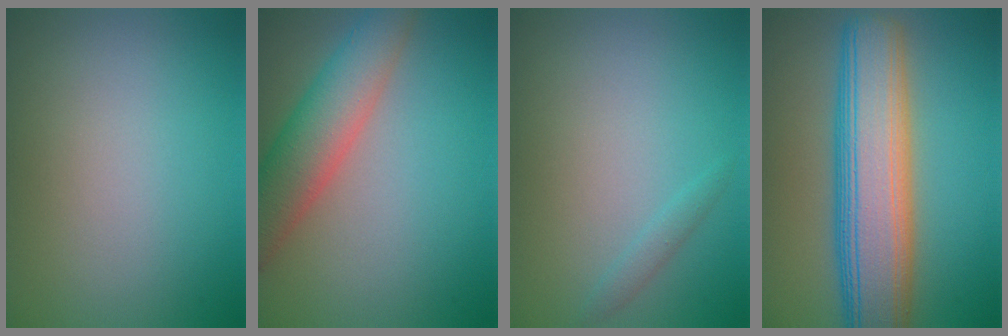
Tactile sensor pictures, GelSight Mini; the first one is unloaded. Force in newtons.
{"total": 5.8, "press": 5.8, "slide": 0.2}
{"total": 0.9, "press": 0.9, "slide": 0.0}
{"total": 10.5, "press": 10.5, "slide": 0.5}